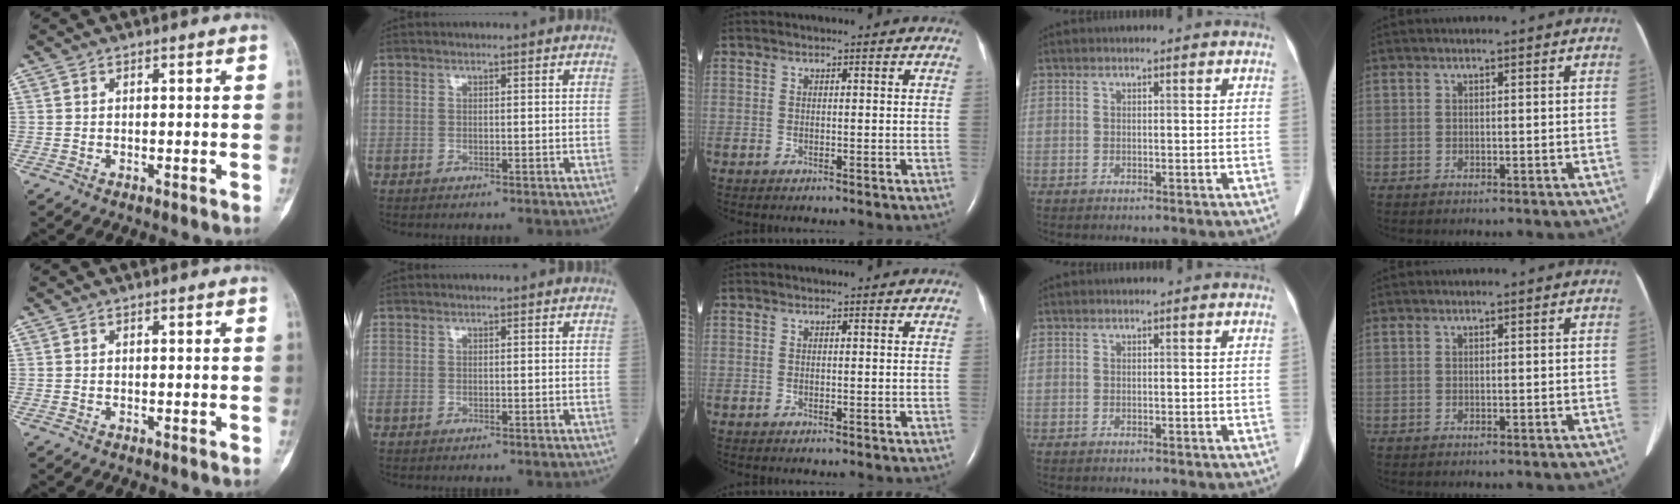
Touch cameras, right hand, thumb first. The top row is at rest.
{}